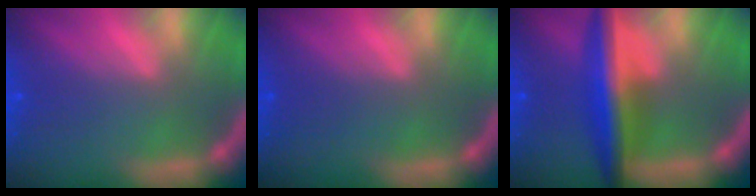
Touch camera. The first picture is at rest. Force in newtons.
{"total": 0.0}
{"total": 6.6}